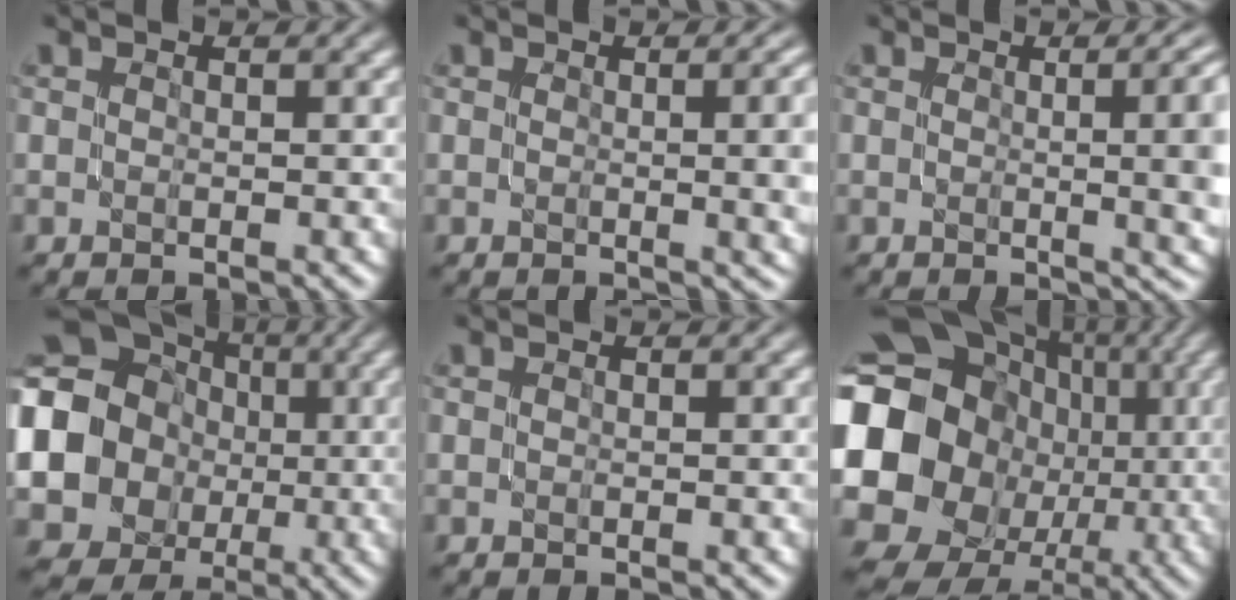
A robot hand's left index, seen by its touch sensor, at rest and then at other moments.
{"total": 6.8, "force": [0.5, 3.0, 6.1], "torque": [-0.027, 0.010, 0.009]}
{"total": 11.6, "force": [1.2, 5.5, 10.1], "torque": [-0.044, 0.022, 0.014]}
{"total": 14.5, "force": [0.7, 13.3, 5.6], "torque": [-0.139, 0.007, -0.016]}
{"total": 0.0}
{"total": 22.3, "force": [-1.1, 19.9, 10.0], "torque": [-0.188, -0.003, -0.064]}